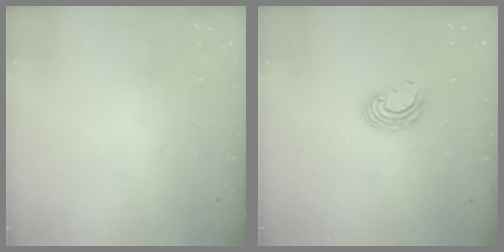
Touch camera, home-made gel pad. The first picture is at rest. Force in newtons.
{"total": 7.6, "press": 7.5, "slide": 1.2}